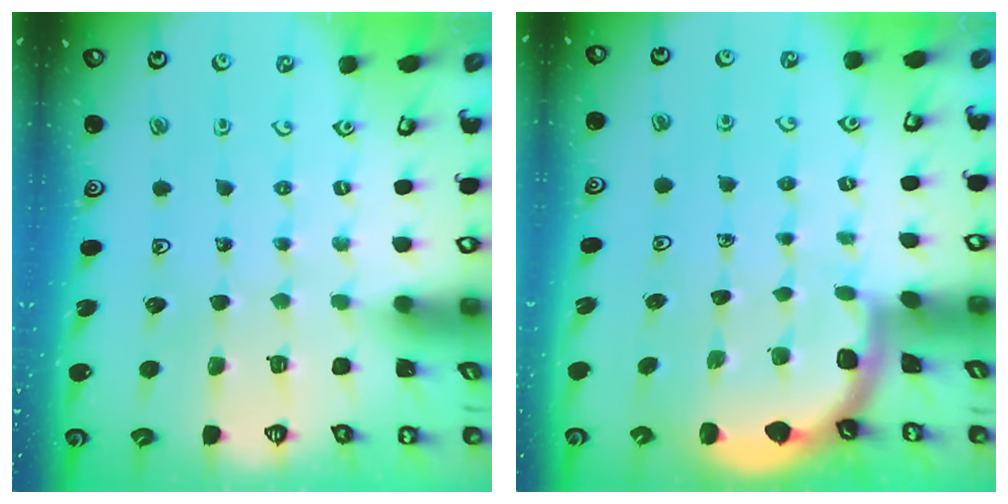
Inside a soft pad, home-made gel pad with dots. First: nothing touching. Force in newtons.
{"total": 1.7, "press": 1.7, "slide": 0.1}